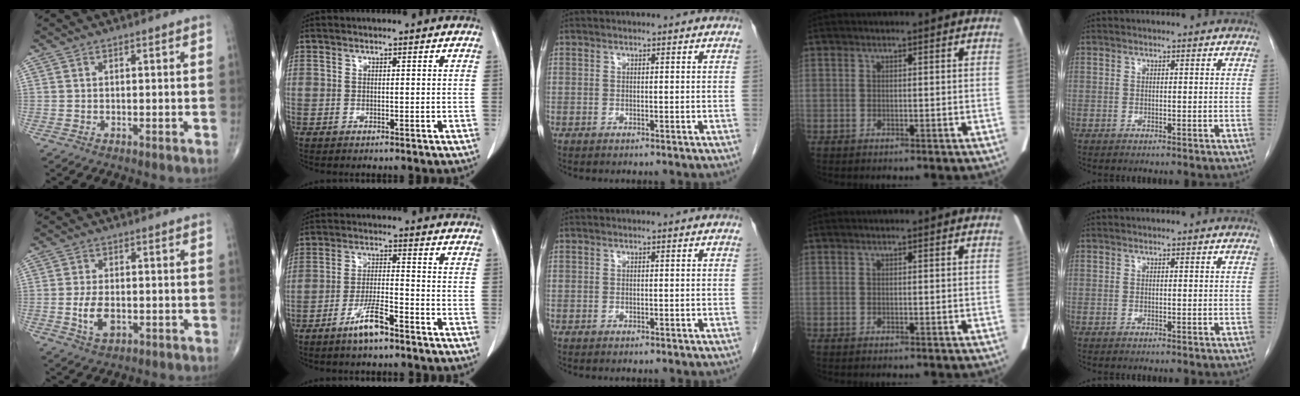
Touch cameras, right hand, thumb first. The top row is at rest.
{"thumb": {"total": 5.6, "force": [-1.1, 3.2, 4.4], "torque": [-0.083, -0.003, -0.016]}, "index": {"total": 6.0, "force": [-4.2, 0.8, 4.3], "torque": [-0.086, -0.004, -0.075]}}